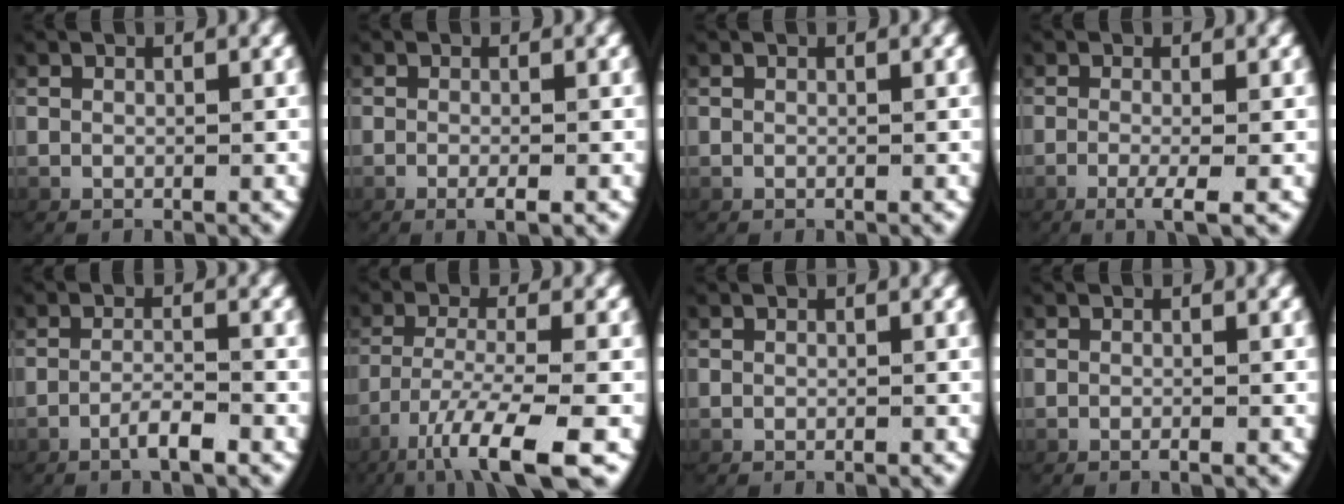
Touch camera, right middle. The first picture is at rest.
{"total": 1.9, "force": [-1.2, 0.5, 1.4], "torque": [-0.031, 0.002, -0.020]}
{"total": 1.7, "force": [0.1, -1.6, -0.5], "torque": [0.007, -0.009, 0.013]}
{"total": 2.9, "force": [-1.3, 0.5, 2.6], "torque": [-0.056, -0.011, -0.016]}
{"total": 2.1, "force": [-1.5, 0.2, 1.4], "torque": [-0.034, 0.001, -0.028]}
{"total": 7.9, "force": [-4.4, 2.1, 6.2], "torque": [-0.127, -0.038, -0.043]}
{"total": 0.0}
{"total": 0.8, "force": [-0.7, 0.2, 0.4], "torque": [-0.009, 0.006, -0.014]}